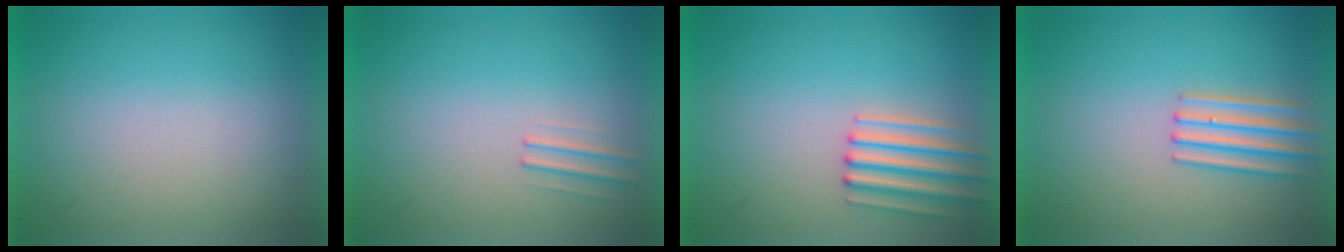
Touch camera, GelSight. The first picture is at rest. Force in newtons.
{"total": 1.0}
{"total": 2.8}
{"total": 2.7}